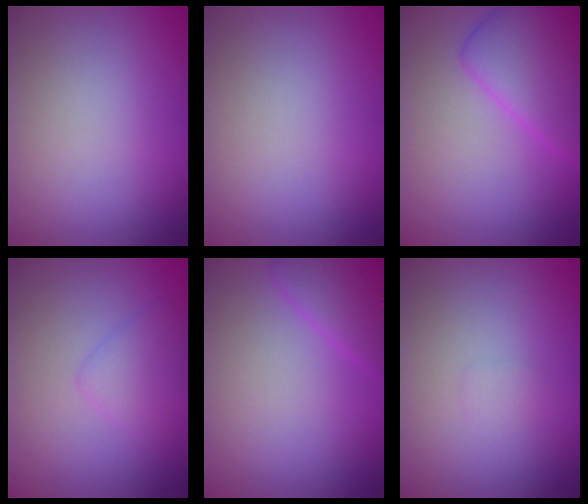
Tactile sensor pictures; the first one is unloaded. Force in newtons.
{"total": 0.0}
{"total": 5.1, "press": 5.1, "slide": 0.2}
{"total": 1.8, "press": 1.8, "slide": 0.1}
{"total": 2.6, "press": 2.6, "slide": 0.2}
{"total": 0.6, "press": 0.6, "slide": 0.0}